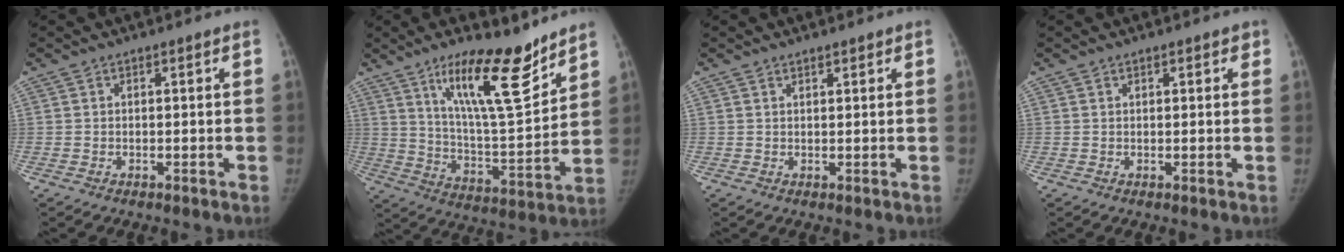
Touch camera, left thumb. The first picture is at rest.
{"total": 18.0, "force": [12.1, 4.4, 12.6], "torque": [-0.176, -0.083, 0.210]}
{"total": 1.3, "force": [1.1, 0.4, 0.6], "torque": [-0.004, -0.006, 0.017]}
{"total": 1.5, "force": [1.0, 0.8, 0.7], "torque": [0.002, -0.003, 0.010]}